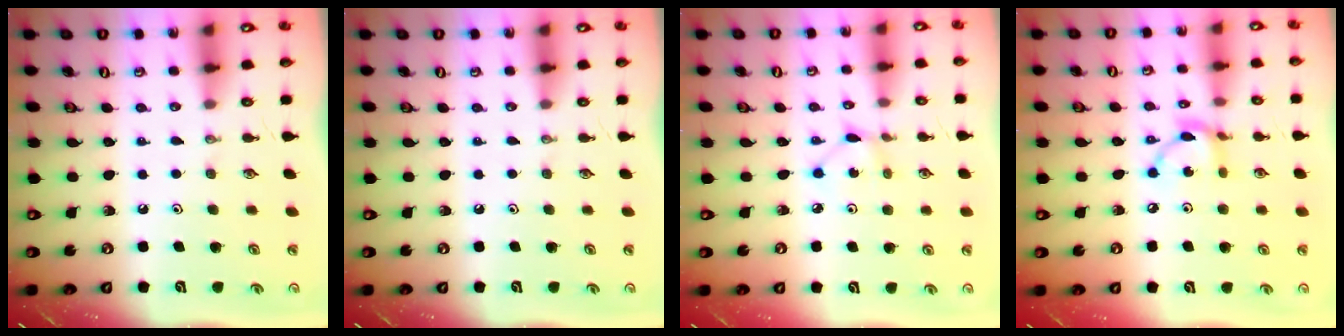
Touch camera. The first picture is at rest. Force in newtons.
{"total": 0.0}
{"total": 2.8, "press": 2.7, "slide": 0.3}
{"total": 7.9, "press": 7.9, "slide": 0.4}